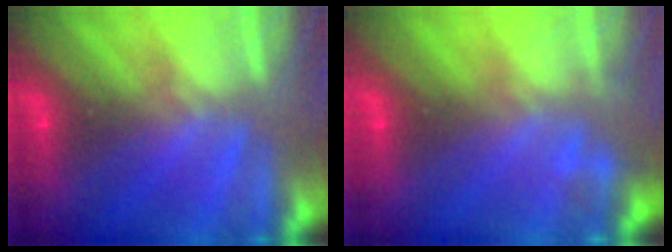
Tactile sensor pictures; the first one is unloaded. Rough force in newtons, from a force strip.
{"total": 2.2}